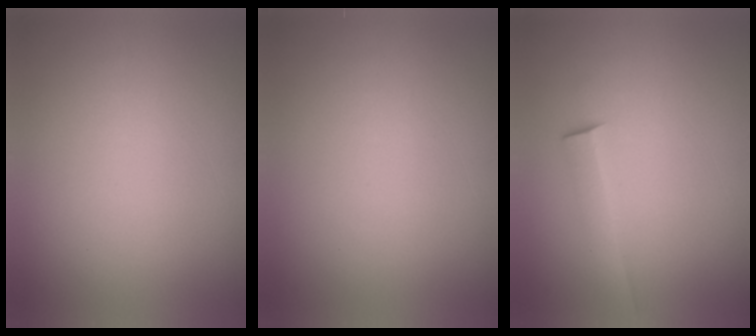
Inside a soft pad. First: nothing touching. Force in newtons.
{"total": 1.1}
{"total": 2.4}